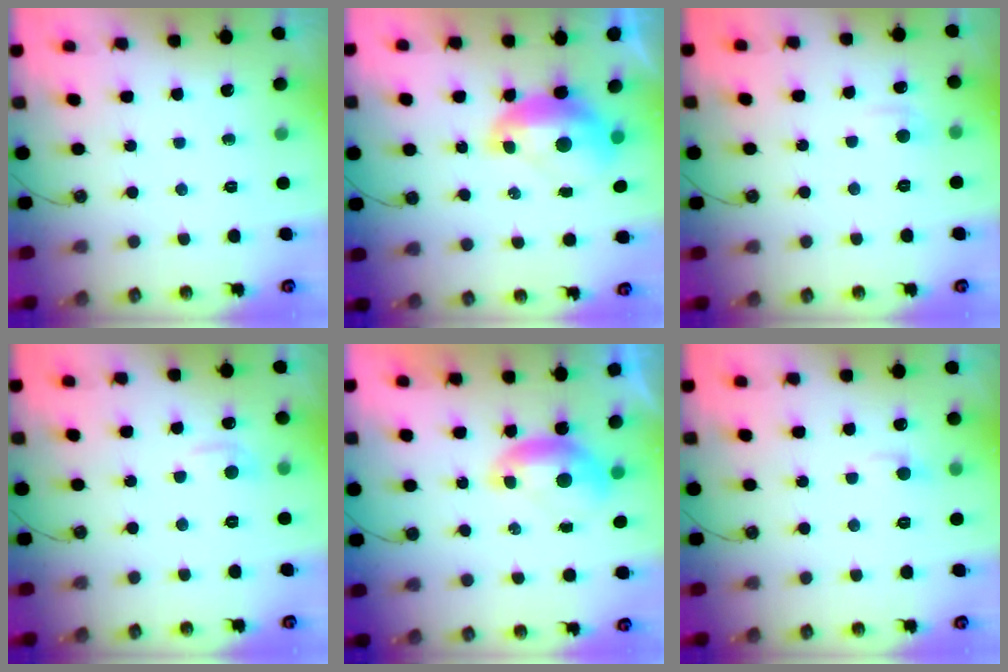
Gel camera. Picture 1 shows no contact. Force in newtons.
{"total": 2.3, "press": 2.2, "slide": 0.7}
{"total": 1.2, "press": 1.0, "slide": 0.6}
{"total": 1.0, "press": 0.6, "slide": 0.9}
{"total": 0.0}
{"total": 1.1, "press": 1.0, "slide": 0.4}